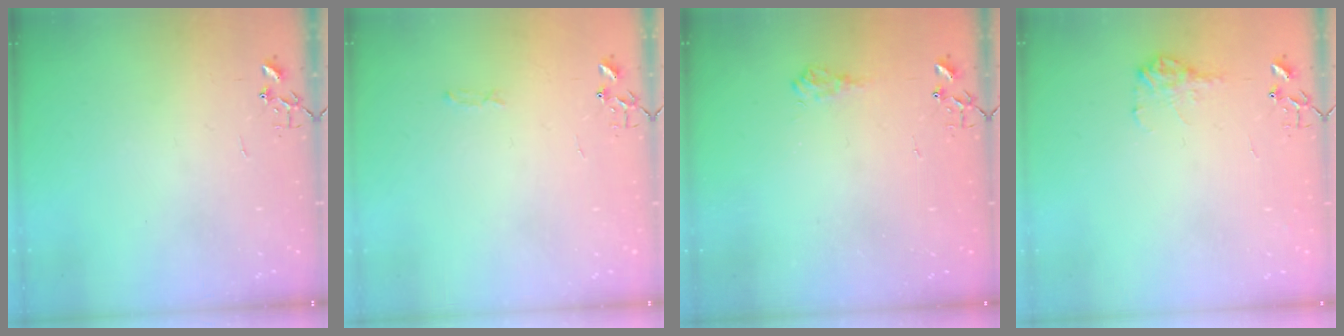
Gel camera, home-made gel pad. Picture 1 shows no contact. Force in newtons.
{"total": 3.3, "press": 3.3, "slide": 0.5}
{"total": 6.2, "press": 6.2, "slide": 0.9}
{"total": 9.3, "press": 9.3, "slide": 0.3}